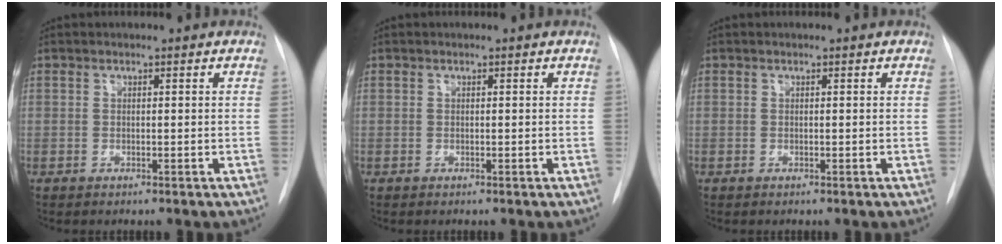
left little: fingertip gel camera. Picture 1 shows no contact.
{"total": 0.0}
{"total": 0.0}